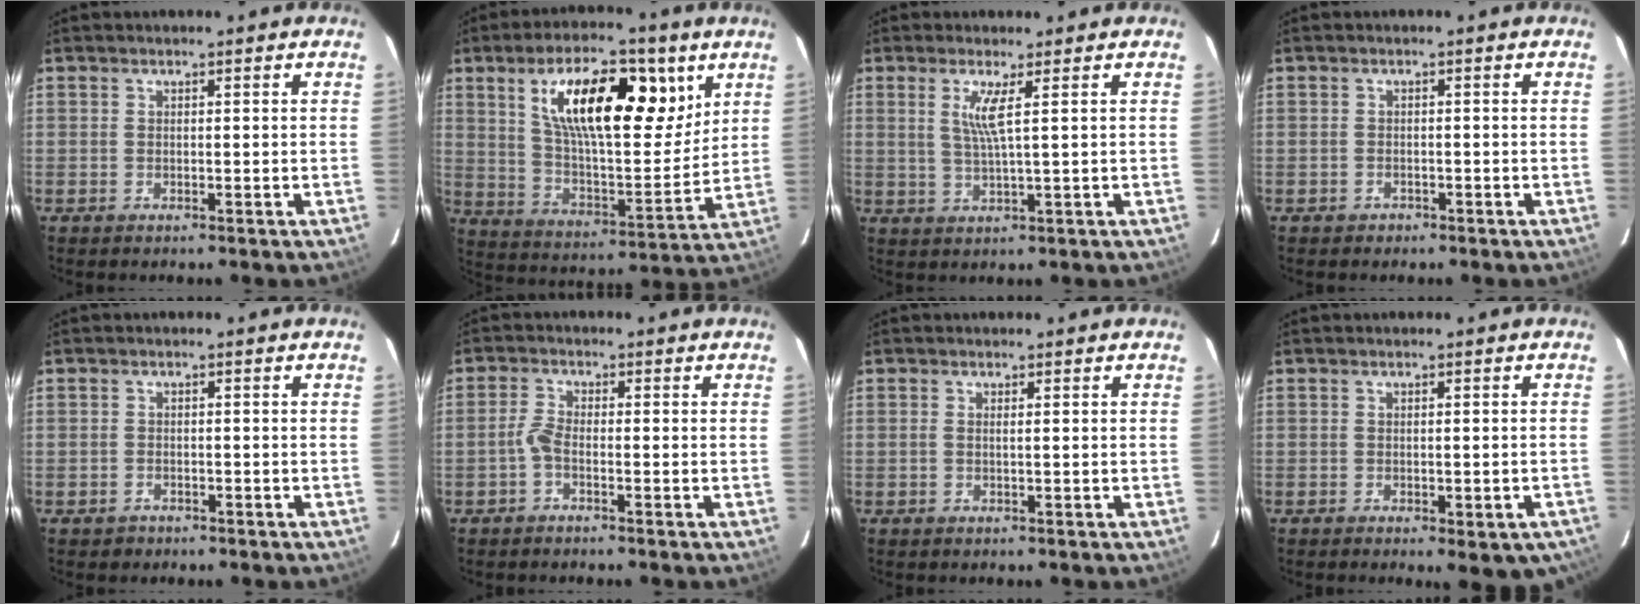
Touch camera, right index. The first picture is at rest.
{"total": 21.1, "force": [9.3, 8.2, 17.1], "torque": [-0.282, 0.012, 0.159]}
{"total": 4.2, "force": [1.5, -0.6, 3.9], "torque": [-0.075, -0.009, 0.029]}
{"total": 1.7, "force": [-1.0, 1.4, 0.3], "torque": [-0.008, 0.003, -0.008]}
{"total": 2.0, "force": [-1.2, 1.5, 0.2], "torque": [-0.009, 0.004, -0.012]}
{"total": 2.3, "force": [-1.3, 0.6, 1.8], "torque": [-0.049, 0.005, -0.030]}
{"total": 0.6, "force": [0.0, -0.3, 0.5], "torque": [-0.010, -0.001, -0.001]}
{"total": 7.8, "force": [-5.0, 2.8, 5.4], "torque": [-0.062, -0.012, -0.054]}